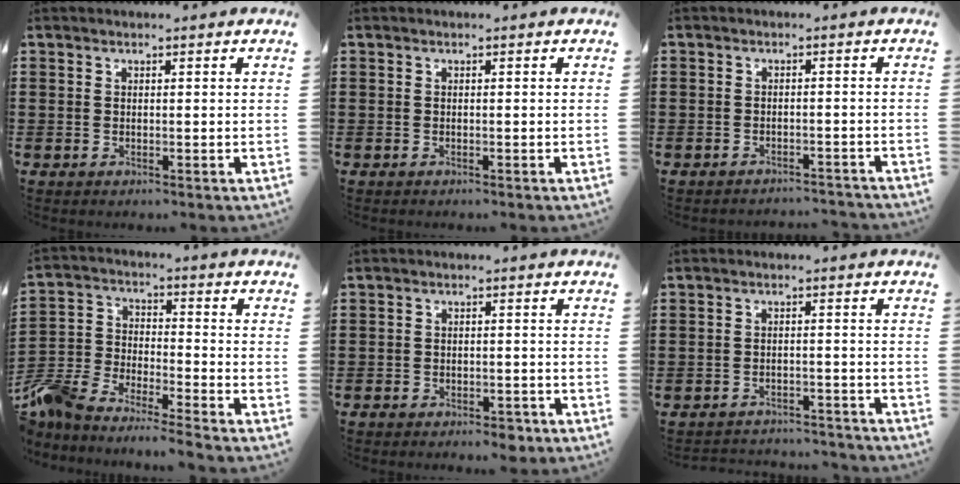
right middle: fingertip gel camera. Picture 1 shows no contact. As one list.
[{"total": 0.0}, {"total": 2.4, "force": [-2.3, 0.3, -0.3], "torque": [-0.001, 0.001, -0.053]}, {"total": 6.7, "force": [-6.6, 0.7, 1.0], "torque": [-0.048, -0.003, -0.143]}, {"total": 2.6, "force": [-2.5, 0.7, 0.2], "torque": [-0.010, 0.002, -0.052]}, {"total": 2.8, "force": [-2.8, 0.1, 0.1], "torque": [-0.008, -0.002, -0.059]}]